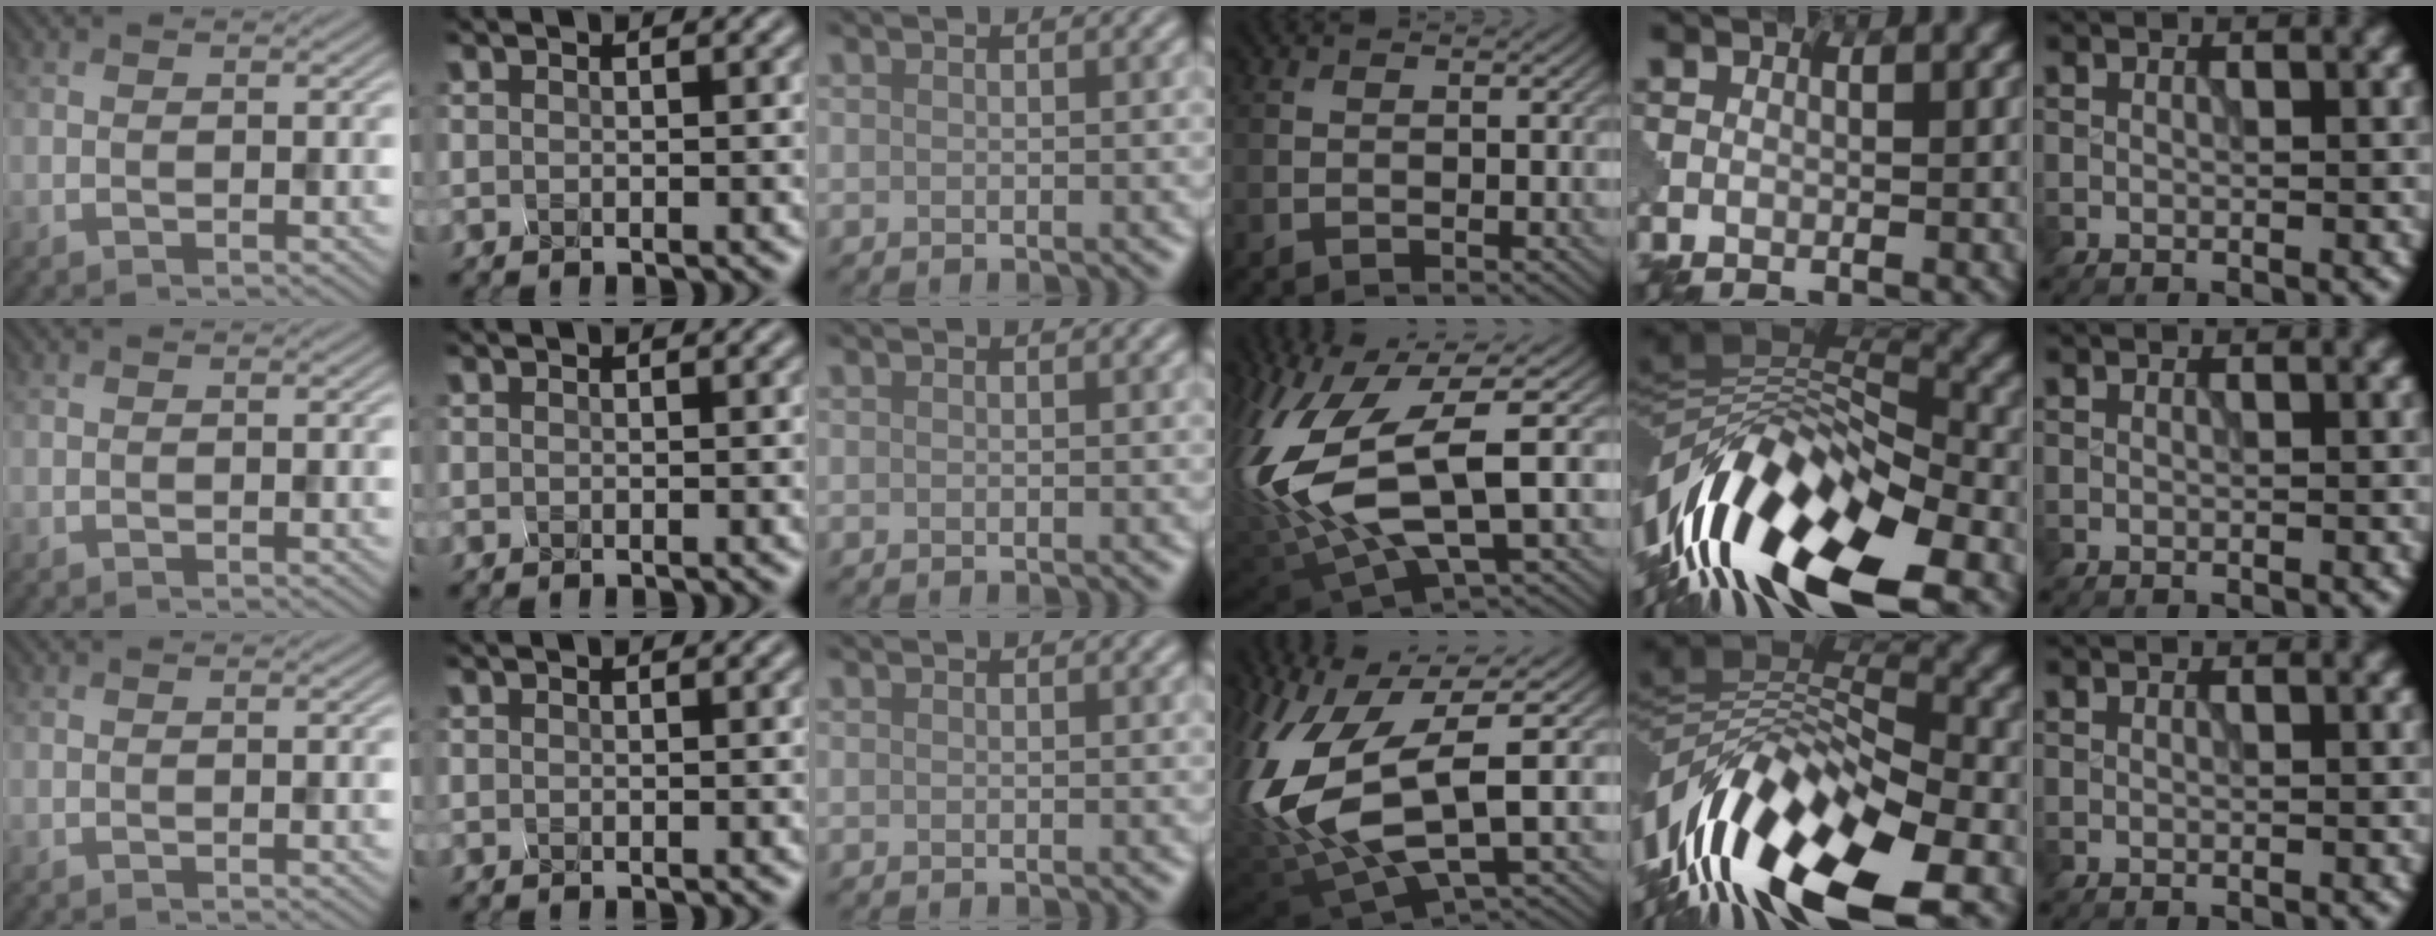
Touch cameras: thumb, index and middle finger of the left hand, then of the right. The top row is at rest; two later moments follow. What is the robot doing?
{"motion": "squeeze", "object": "hand grip exerciser"}